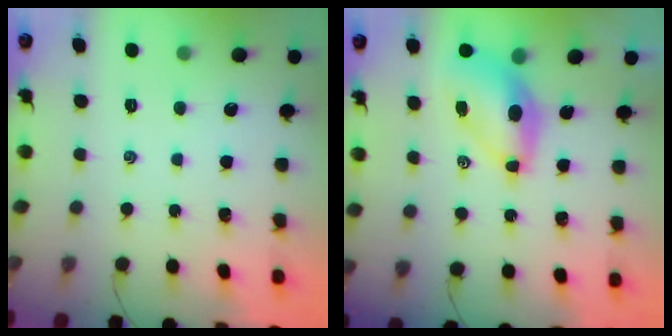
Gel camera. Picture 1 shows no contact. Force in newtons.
{"total": 8.9, "press": 8.6, "slide": 2.2}